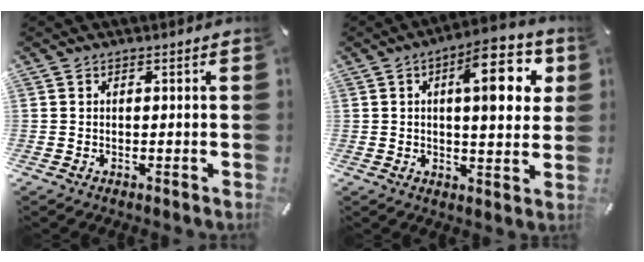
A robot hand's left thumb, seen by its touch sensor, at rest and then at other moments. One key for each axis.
{"total": 14.9, "fx": 5.3, "fy": 5.7, "fz": 12.7, "tx": -0.161, "ty": -0.023, "tz": 0.076}